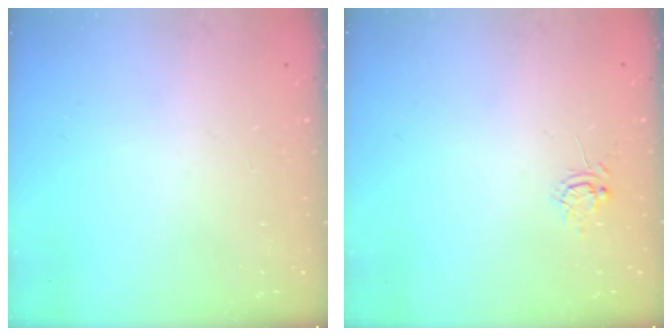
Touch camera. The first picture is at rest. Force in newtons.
{"total": 4.0, "press": 4.0, "slide": 0.2}